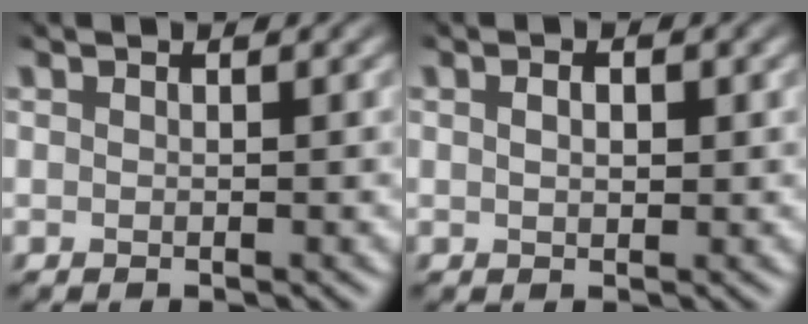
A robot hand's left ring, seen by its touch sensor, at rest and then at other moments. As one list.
[{"total": 1.0, "force": [-0.5, 0.3, 0.9], "torque": [-0.024, -0.010, 0.006]}]